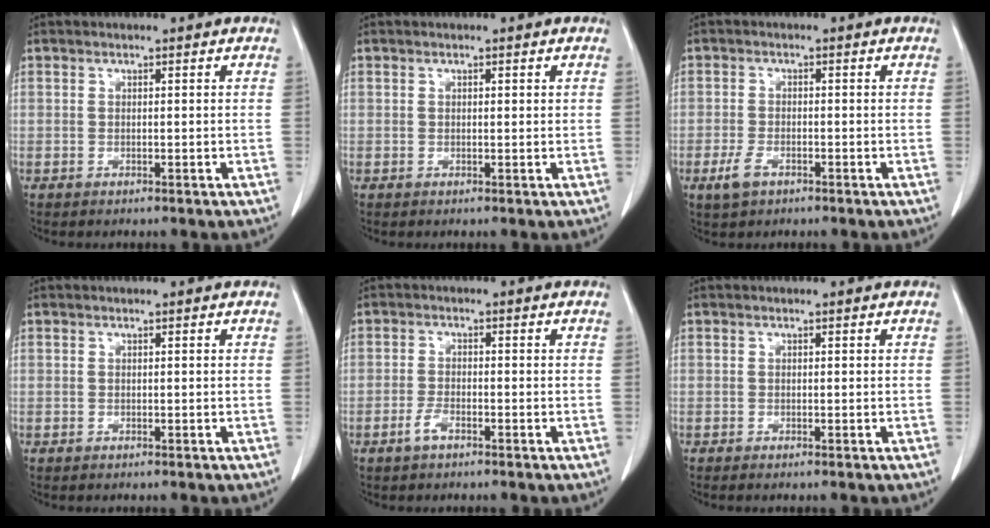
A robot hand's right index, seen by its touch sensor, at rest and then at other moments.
{"total": 0.6, "force": [0.3, 0.2, 0.5], "torque": [-0.009, 0.000, 0.003]}
{"total": 3.2, "force": [-1.7, 1.6, 2.1], "torque": [-0.049, -0.002, -0.029]}
{"total": 0.0}
{"total": 2.4, "force": [-1.5, 0.7, 1.7], "torque": [-0.036, 0.001, -0.031]}
{"total": 0.0}